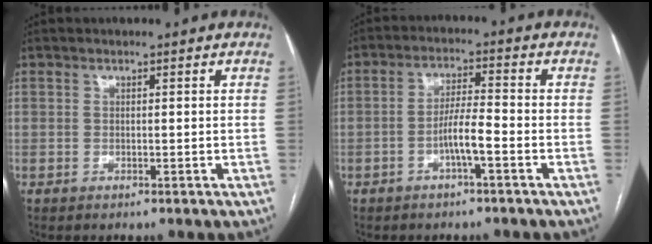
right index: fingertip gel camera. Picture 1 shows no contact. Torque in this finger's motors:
{"motor_torque": [1.05, -0.45, 0.63, 0.16]}